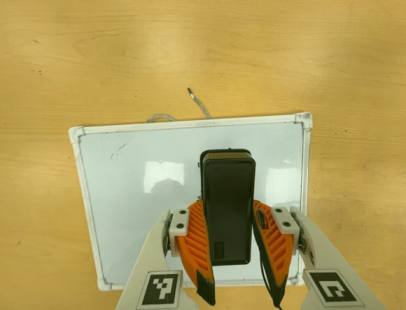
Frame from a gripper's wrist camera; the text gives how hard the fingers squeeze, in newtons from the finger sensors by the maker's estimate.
{"total": 5.4, "left": 4.8, "right": 6.0}